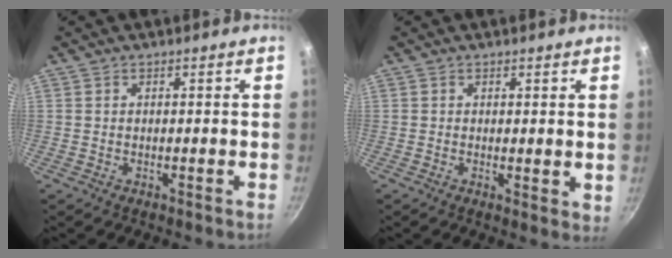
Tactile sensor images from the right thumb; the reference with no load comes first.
{"total": 2.4, "force": [0.6, 1.1, 2.0], "torque": [-0.026, -0.006, 0.009]}